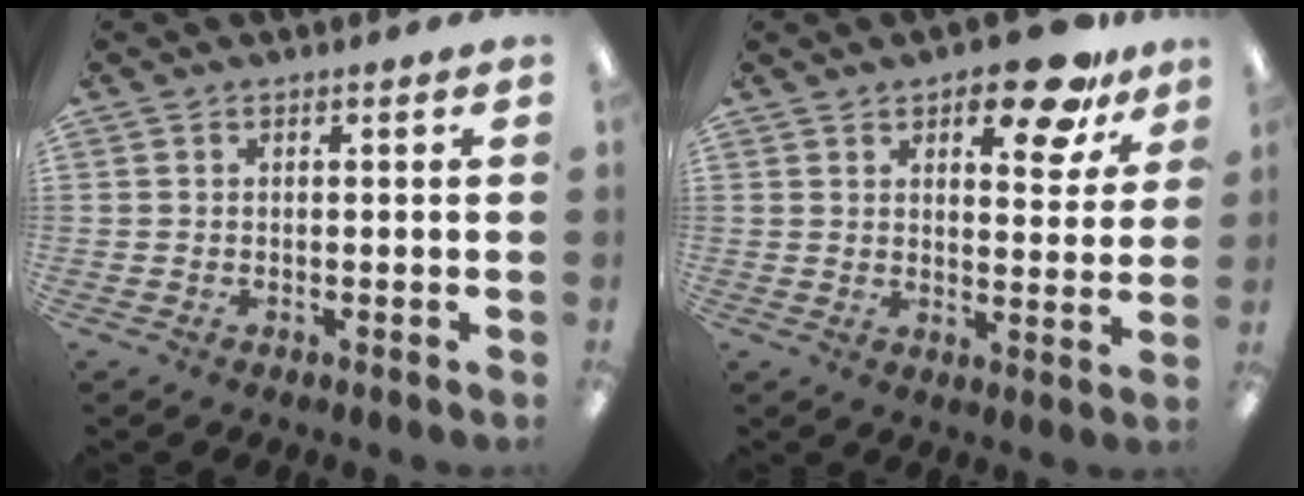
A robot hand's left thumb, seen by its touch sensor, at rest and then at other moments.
{"total": 13.0, "force": [9.0, 5.3, 7.8], "torque": [-0.085, -0.054, 0.148]}